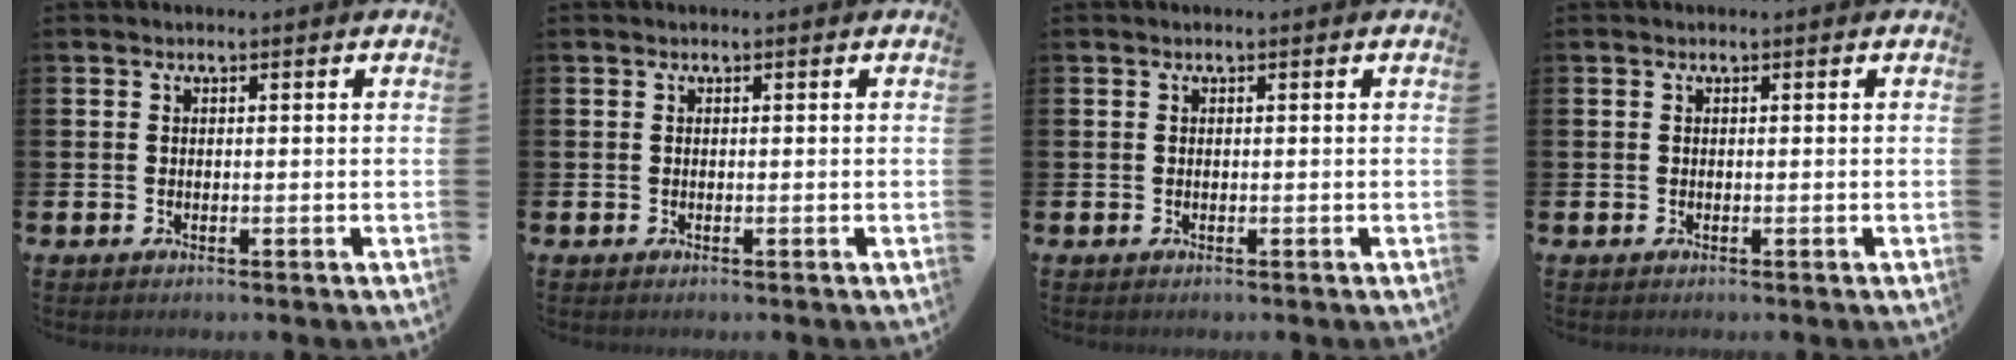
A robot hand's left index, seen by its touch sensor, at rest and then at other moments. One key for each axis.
{"total": 0.0}
{"total": 0.0}
{"total": 0.0}